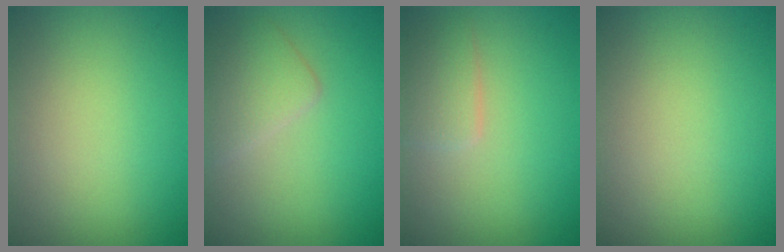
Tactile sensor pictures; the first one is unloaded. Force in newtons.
{"total": 2.8, "press": 2.8, "slide": 0.2}
{"total": 2.3, "press": 2.3, "slide": 0.1}
{"total": 0.0}